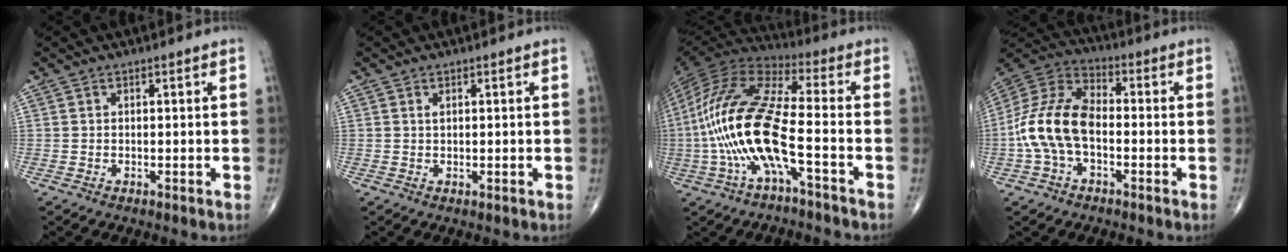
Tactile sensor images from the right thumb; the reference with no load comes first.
{"total": 0.8, "force": [0.4, 0.3, 0.6], "torque": [-0.010, -0.002, 0.007]}
{"total": 19.9, "force": [-4.7, 5.8, 18.4], "torque": [-0.406, 0.038, -0.088]}
{"total": 14.1, "force": [-2.3, 8.3, 11.2], "torque": [-0.228, 0.039, -0.052]}